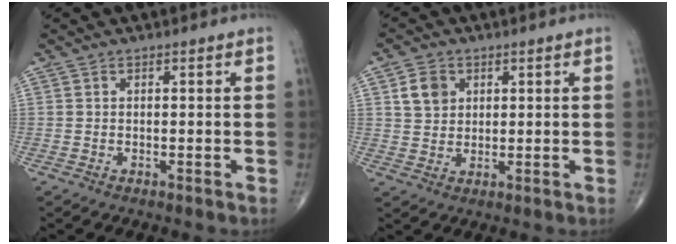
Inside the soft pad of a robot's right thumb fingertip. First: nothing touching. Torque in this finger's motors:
{"motor_torque": [-0.59, 0.58, 0.22, -0.01, 0.01]}